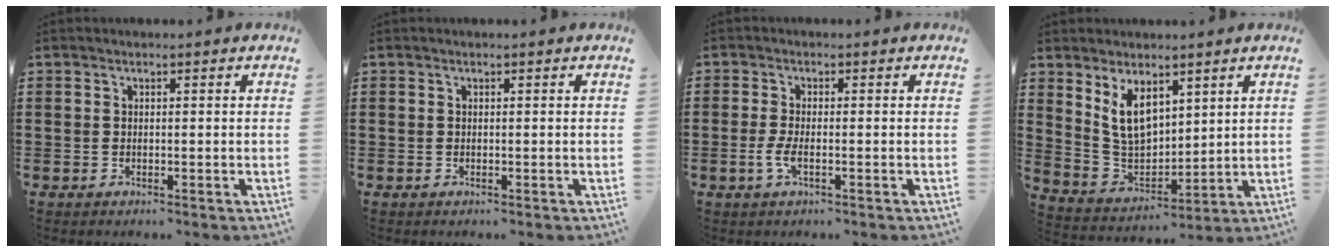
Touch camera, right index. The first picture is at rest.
{"total": 0.0}
{"total": 2.8, "force": [-0.9, 0.7, 2.6], "torque": [-0.059, -0.005, -0.021]}
{"total": 8.6, "force": [4.1, 5.1, 5.6], "torque": [-0.132, -0.008, 0.073]}